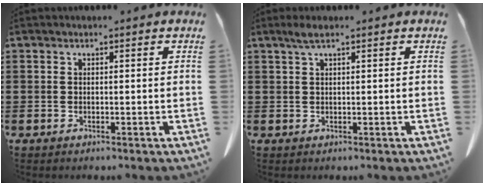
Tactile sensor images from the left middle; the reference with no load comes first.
{"total": 1.8, "force": [1.1, 0.2, 1.5], "torque": [-0.030, 0.002, 0.019]}